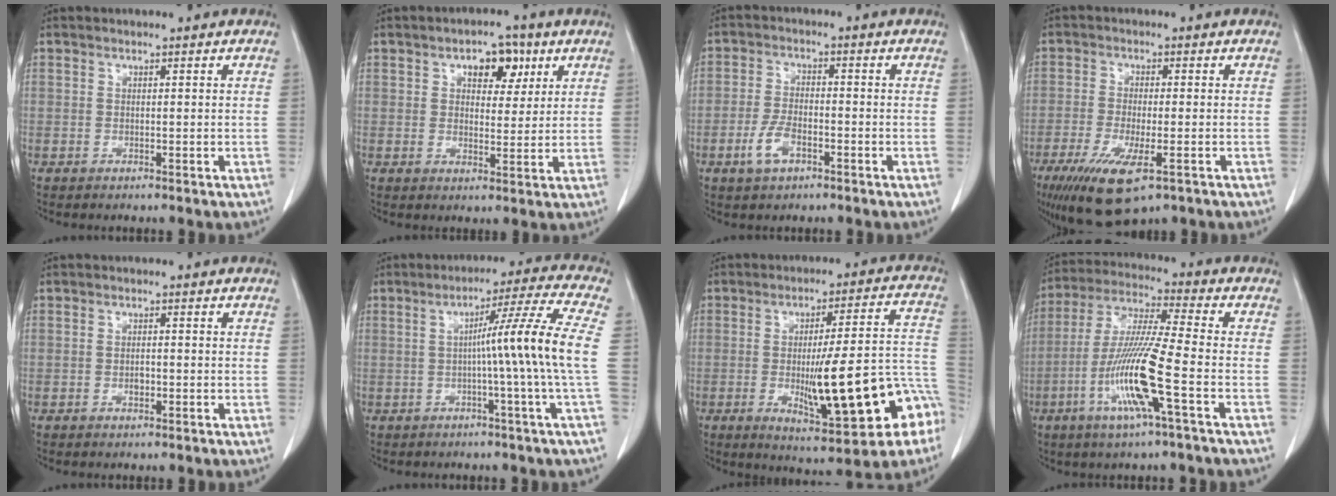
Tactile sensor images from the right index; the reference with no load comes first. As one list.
[{"total": 5.9, "force": [2.8, 3.3, 3.9], "torque": [-0.054, 0.012, 0.041]}, {"total": 4.8, "force": [-2.4, 2.1, 3.6], "torque": [-0.082, -0.002, -0.044]}, {"total": 10.3, "force": [-5.6, 2.6, 8.2], "torque": [-0.156, -0.028, -0.089]}, {"total": 1.2, "force": [-0.4, 0.7, 0.9], "torque": [-0.020, 0.001, -0.007]}, {"total": 11.0, "force": [-0.5, -3.0, 10.6], "torque": [-0.157, 0.005, -0.002]}, {"total": 19.0, "force": [-6.0, 3.2, 17.7], "torque": [-0.205, 0.018, -0.069]}, {"total": 13.2, "force": [-4.5, -0.4, 12.4], "torque": [-0.257, -0.011, -0.094]}]